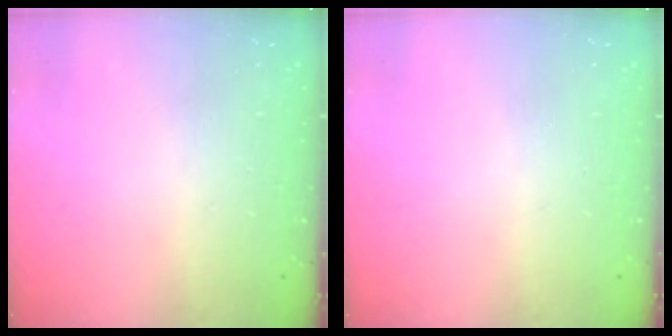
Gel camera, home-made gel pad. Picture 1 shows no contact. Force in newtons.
{"total": 0.0}